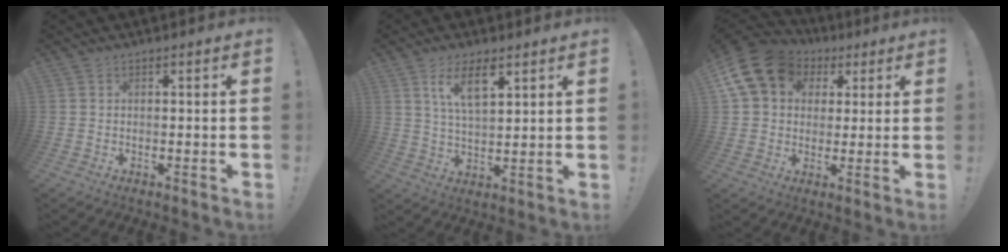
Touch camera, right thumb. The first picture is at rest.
{"total": 9.2, "force": [5.1, 3.5, 6.8], "torque": [-0.119, -0.011, 0.089]}
{"total": 14.9, "force": [5.9, 11.6, 7.3], "torque": [-0.112, -0.024, 0.114]}